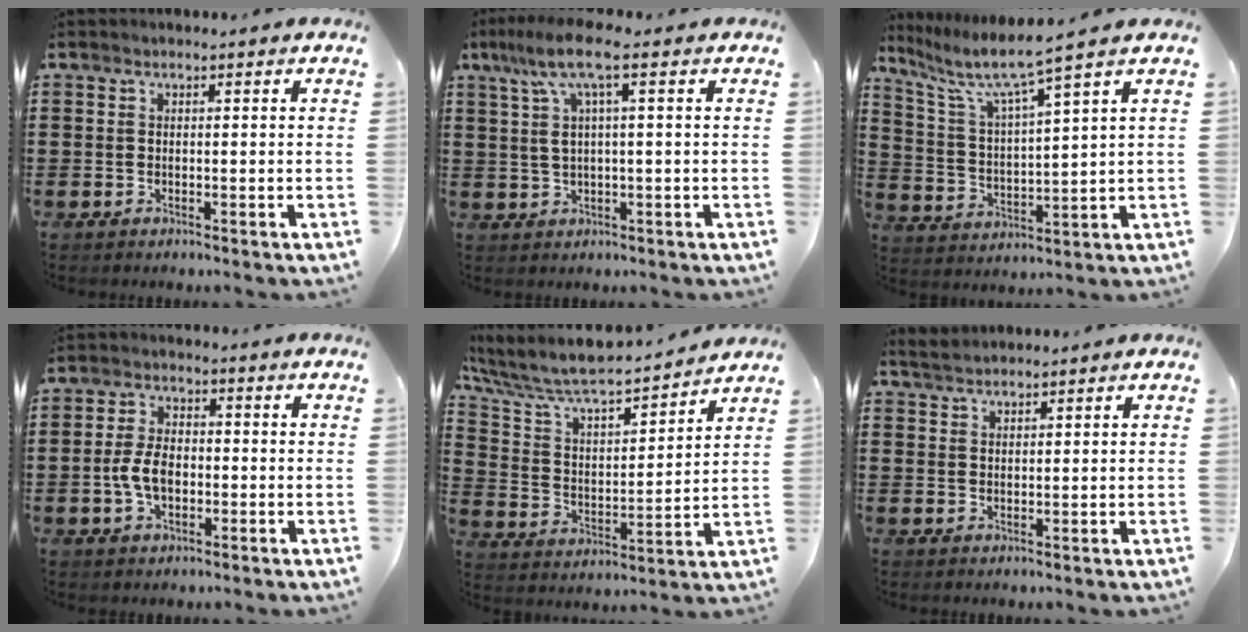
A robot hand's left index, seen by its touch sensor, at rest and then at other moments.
{"total": 6.6, "force": [1.7, 1.2, 6.2], "torque": [-0.138, 0.001, 0.020]}
{"total": 5.8, "force": [4.6, 0.0, 3.5], "torque": [-0.094, -0.036, 0.068]}
{"total": 5.7, "force": [-1.1, 3.2, 4.6], "torque": [-0.110, -0.002, -0.027]}
{"total": 8.0, "force": [7.3, 1.2, 3.0], "torque": [-0.094, -0.058, 0.120]}
{"total": 2.0, "force": [2.0, 0.2, 0.3], "torque": [-0.012, 0.005, 0.039]}